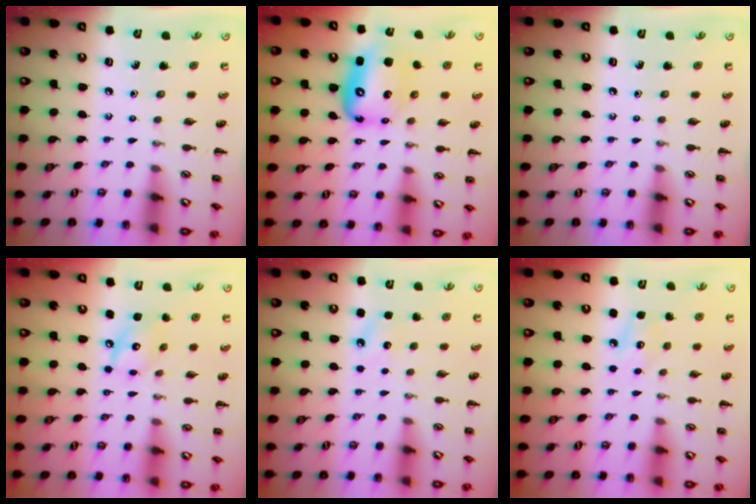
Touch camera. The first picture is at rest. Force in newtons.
{"total": 10.5, "press": 10.1, "slide": 2.6}
{"total": 0.0}
{"total": 9.4, "press": 9.4, "slide": 0.4}
{"total": 6.2, "press": 6.0, "slide": 1.5}
{"total": 8.2, "press": 8.0, "slide": 1.8}